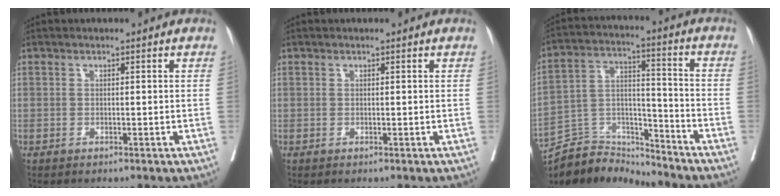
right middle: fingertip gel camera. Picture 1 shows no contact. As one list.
[{"total": 0.0}, {"total": 11.9, "force": [-11.8, 1.7, 0.2], "torque": [0.001, 0.038, -0.215]}]